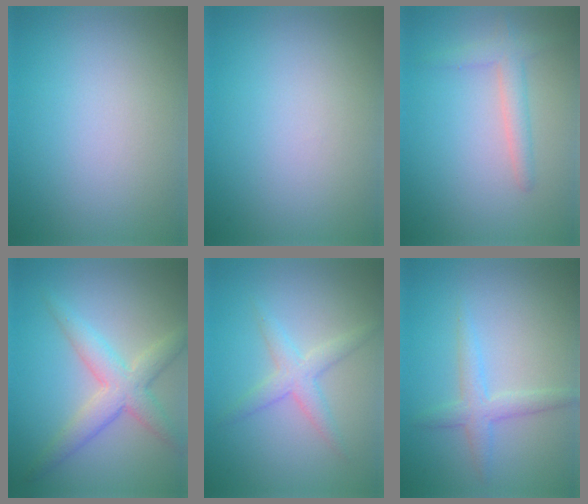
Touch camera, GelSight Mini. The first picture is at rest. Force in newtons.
{"total": 0.0}
{"total": 2.3, "press": 2.3, "slide": 0.1}
{"total": 4.3, "press": 4.3, "slide": 0.1}
{"total": 2.5, "press": 2.5, "slide": 0.0}
{"total": 2.4, "press": 2.4, "slide": 0.1}